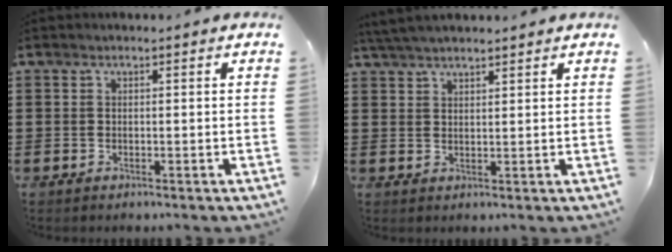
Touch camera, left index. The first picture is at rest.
{"total": 3.6, "force": [3.3, 0.4, 1.3], "torque": [-0.034, 0.000, 0.063]}